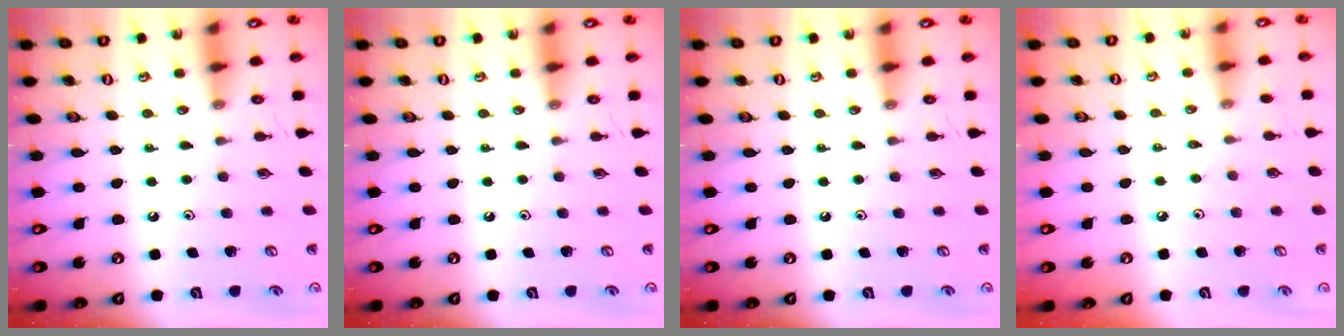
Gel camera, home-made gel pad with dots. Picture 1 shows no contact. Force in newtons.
{"total": 0.0}
{"total": 0.0}
{"total": 0.8, "press": 0.7, "slide": 0.3}